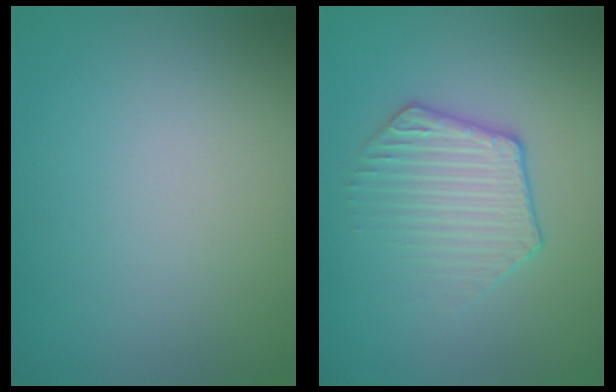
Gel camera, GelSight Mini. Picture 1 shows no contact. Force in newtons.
{"total": 2.7, "press": 2.2, "slide": 1.6}